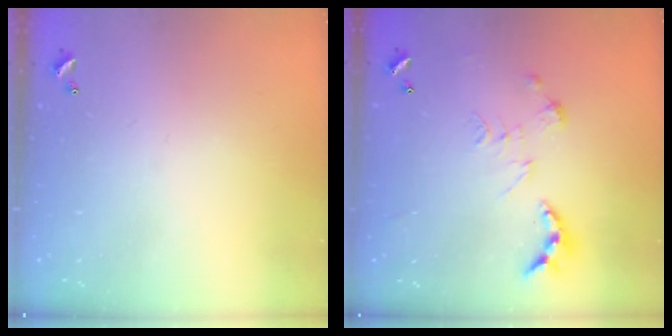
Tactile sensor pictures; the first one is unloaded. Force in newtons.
{"total": 0.8, "press": 0.8, "slide": 0.3}